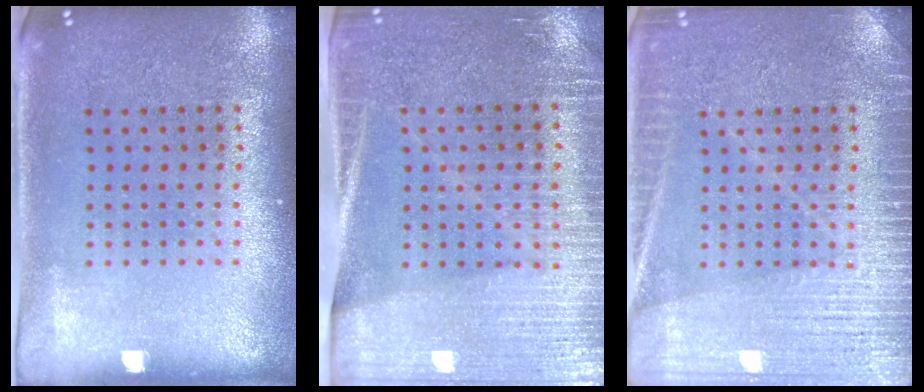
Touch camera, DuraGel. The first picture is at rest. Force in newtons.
{"total": 3.4, "press": 3.1, "slide": 1.4}
{"total": 4.7, "press": 4.6, "slide": 0.7}